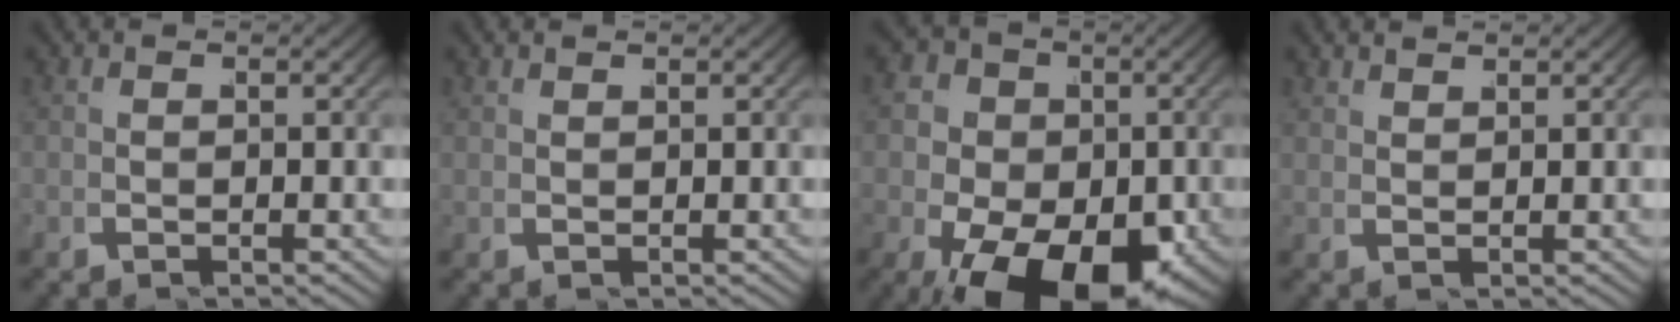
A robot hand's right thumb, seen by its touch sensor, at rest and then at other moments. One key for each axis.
{"total": 0.9, "fx": 0.8, "fy": -0.3, "fz": -0.1, "tx": 0.002, "ty": 0.003, "tz": 0.018}
{"total": 14.8, "fx": -3.1, "fy": 10.4, "fz": 10.1, "tx": -0.185, "ty": -0.070, "tz": -0.016}
{"total": 2.0, "fx": 1.9, "fy": -0.2, "fz": 0.0, "tx": 0.001, "ty": 0.006, "tz": 0.041}